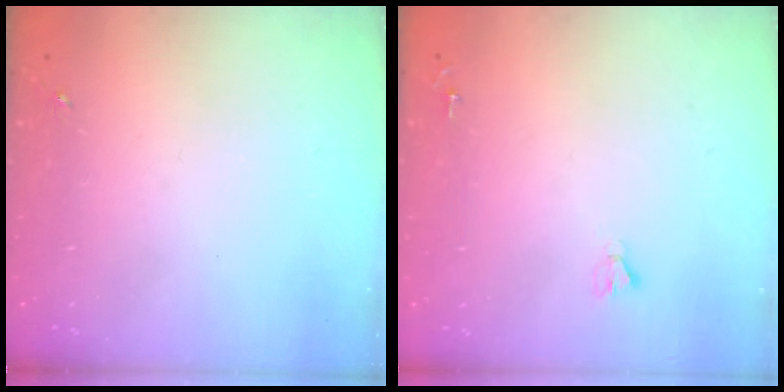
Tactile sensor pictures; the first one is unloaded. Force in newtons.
{"total": 1.8, "press": 1.8, "slide": 0.1}